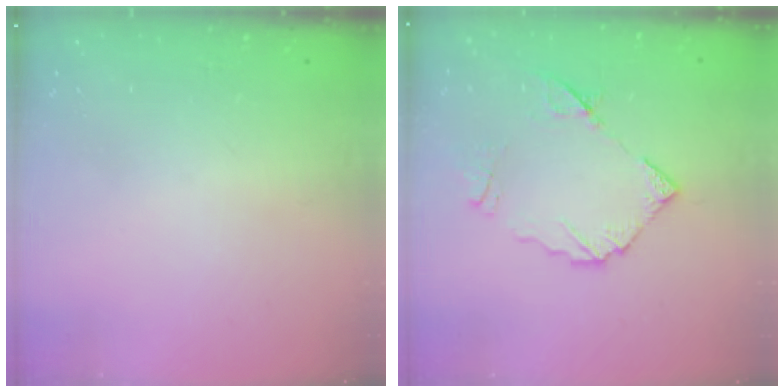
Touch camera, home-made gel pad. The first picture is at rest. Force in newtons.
{"total": 9.6, "press": 9.5, "slide": 1.0}